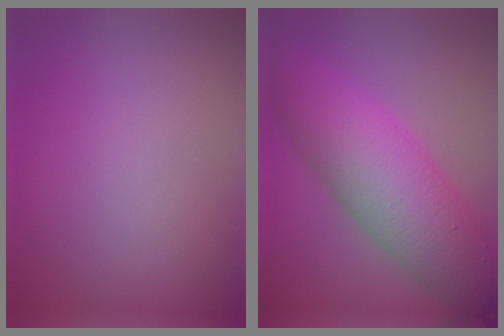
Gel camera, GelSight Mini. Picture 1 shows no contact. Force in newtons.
{"total": 9.3, "press": 9.3, "slide": 0.1}